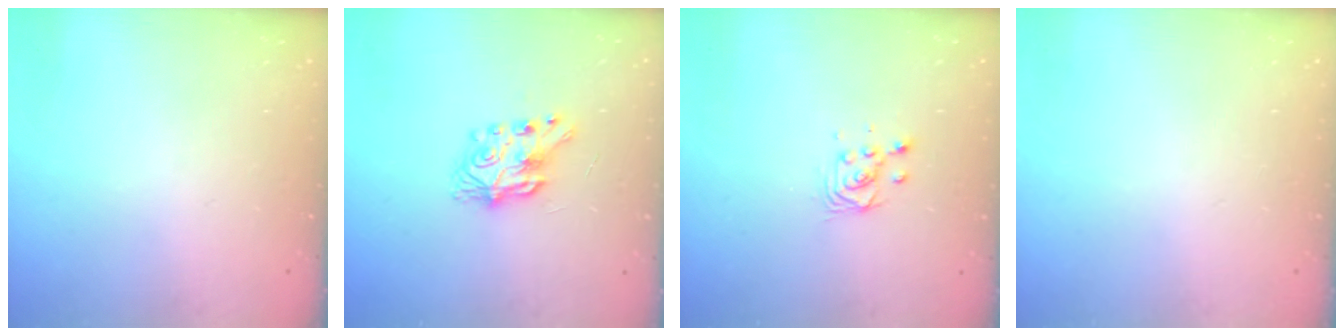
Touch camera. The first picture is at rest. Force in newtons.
{"total": 7.9, "press": 7.9, "slide": 0.3}
{"total": 3.4, "press": 3.4, "slide": 0.2}
{"total": 0.0}